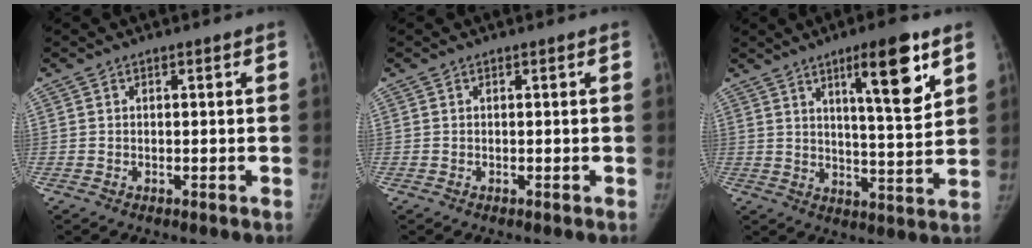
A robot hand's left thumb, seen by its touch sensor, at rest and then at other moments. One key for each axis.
{"total": 0.0}
{"total": 12.5, "fx": 6.6, "fy": 2.4, "fz": 10.4, "tx": -0.142, "ty": -0.039, "tz": 0.102}